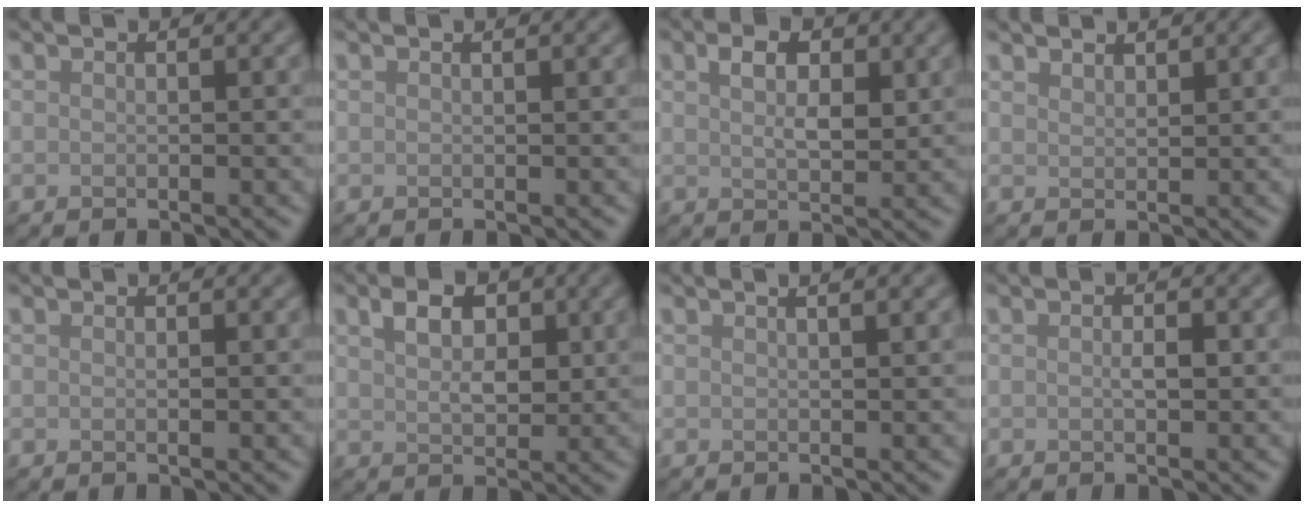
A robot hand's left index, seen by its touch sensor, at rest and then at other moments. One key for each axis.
{"total": 0.6, "fx": 0.3, "fy": 0.2, "fz": 0.5, "tx": -0.001, "ty": 0.004, "tz": 0.004}
{"total": 3.6, "fx": 1.3, "fy": 1.8, "fz": 2.9, "tx": -0.052, "ty": 0.002, "tz": 0.025}
{"total": 1.2, "fx": 1.2, "fy": 0.1, "fz": 0.1, "tx": -0.002, "ty": -0.001, "tz": 0.021}
{"total": 0.5, "fx": 0.1, "fy": 0.1, "fz": 0.5, "tx": -0.006, "ty": 0.000, "tz": 0.000}
{"total": 3.7, "fx": 1.5, "fy": 2.2, "fz": 2.6, "tx": -0.043, "ty": 0.004, "tz": 0.023}
{"total": 2.1, "fx": 1.1, "fy": 0.7, "fz": 1.6, "tx": -0.012, "ty": 0.005, "tz": -0.001}
{"total": 1.2, "fx": 0.0, "fy": 0.3, "fz": 1.1, "tx": -0.021, "ty": -0.002, "tz": 0.000}